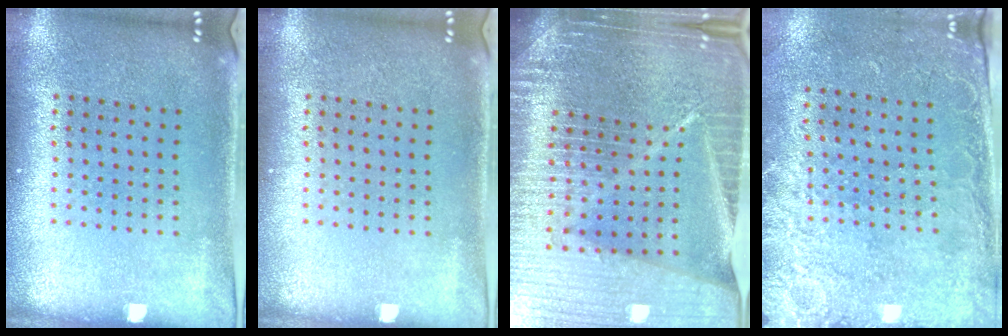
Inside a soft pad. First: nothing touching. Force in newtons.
{"total": 0.0}
{"total": 7.2, "press": 6.1, "slide": 3.7}
{"total": 2.6, "press": 2.1, "slide": 1.5}